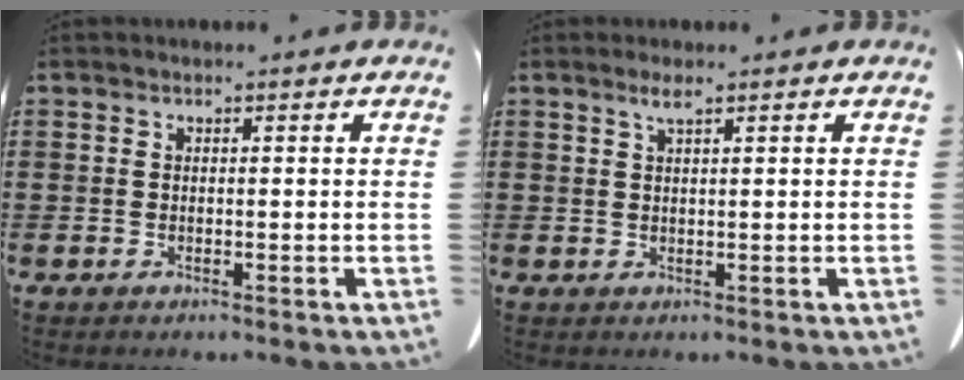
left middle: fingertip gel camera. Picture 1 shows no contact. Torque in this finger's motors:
{"motor_torque": [0.49, 0.12, 0.04, 0.06]}